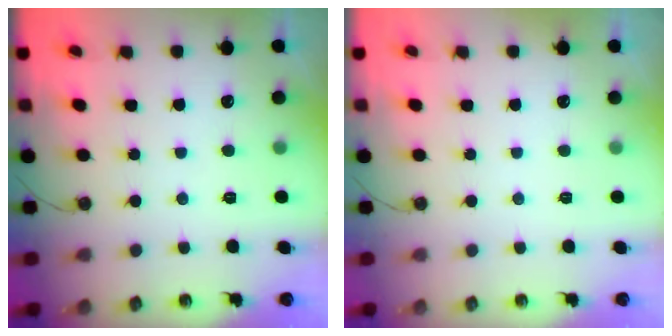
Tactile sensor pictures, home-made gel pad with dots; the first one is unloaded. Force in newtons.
{"total": 0.0}